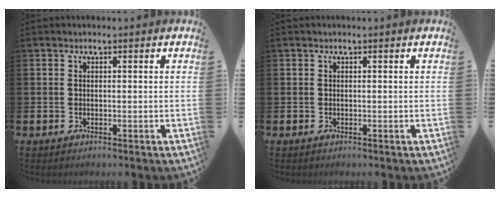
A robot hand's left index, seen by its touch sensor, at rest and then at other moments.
{"total": 0.0}